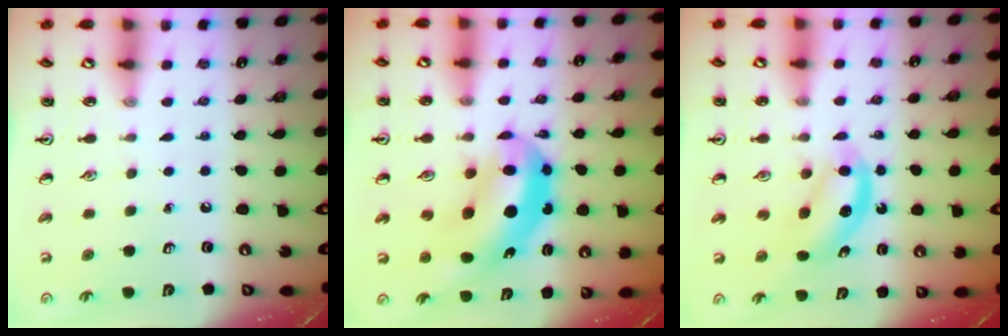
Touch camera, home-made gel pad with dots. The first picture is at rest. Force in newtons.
{"total": 9.9, "press": 9.5, "slide": 2.9}
{"total": 5.0, "press": 4.9, "slide": 0.7}